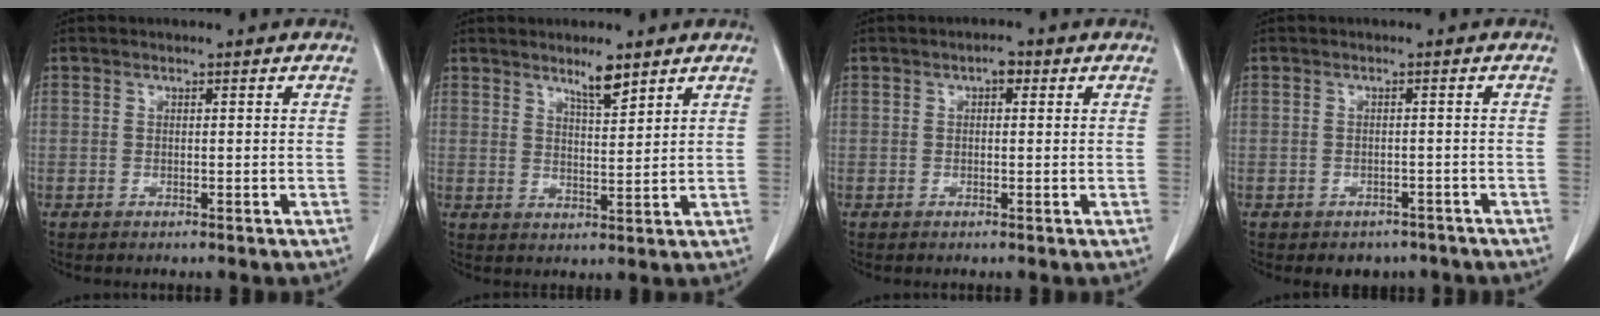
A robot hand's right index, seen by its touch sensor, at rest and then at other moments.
{"total": 4.2, "force": [3.3, 0.5, 2.5], "torque": [-0.045, -0.005, 0.058]}
{"total": 1.5, "force": [0.6, 0.8, 1.2], "torque": [-0.016, 0.008, 0.007]}
{"total": 3.8, "force": [-3.0, 2.2, 0.6], "torque": [-0.002, 0.008, -0.034]}